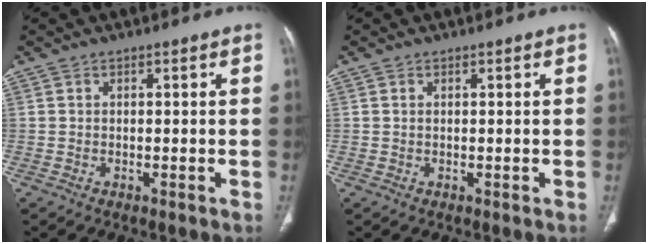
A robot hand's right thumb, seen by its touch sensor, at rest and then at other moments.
{"total": 0.0}